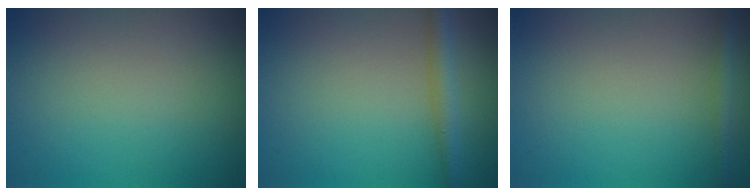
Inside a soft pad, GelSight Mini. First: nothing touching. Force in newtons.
{"total": 2.0, "press": 2.0, "slide": 0.0}
{"total": 1.3, "press": 1.3, "slide": 0.1}